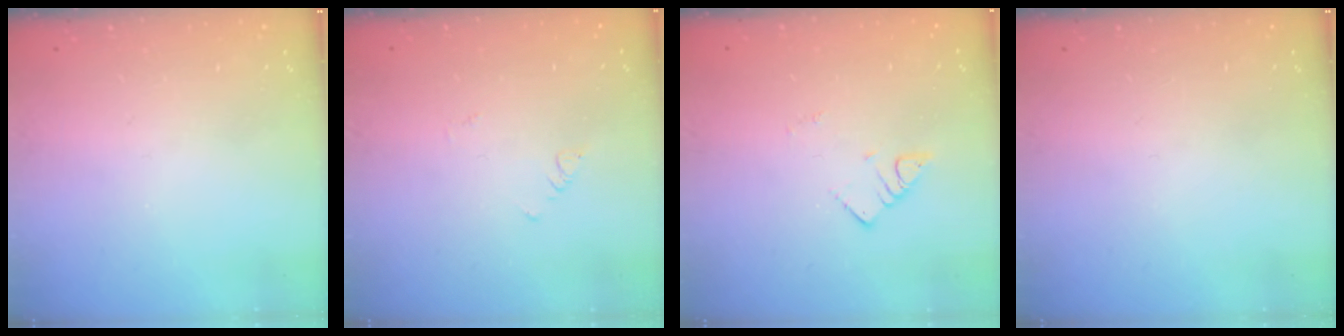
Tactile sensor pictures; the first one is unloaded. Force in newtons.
{"total": 1.8, "press": 1.7, "slide": 0.4}
{"total": 2.4, "press": 2.4, "slide": 0.1}
{"total": 0.0}